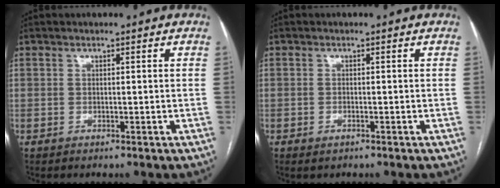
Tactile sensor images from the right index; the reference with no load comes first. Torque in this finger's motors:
{"motor_torque": [0.34, -0.22, 0.07, 0.00]}